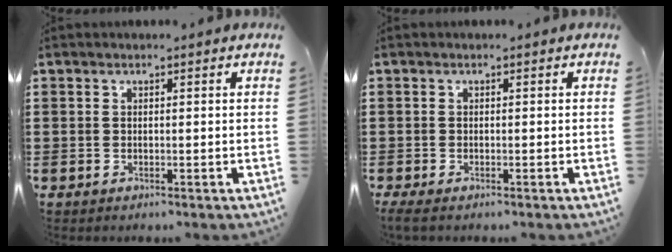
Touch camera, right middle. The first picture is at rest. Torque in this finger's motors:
{"motor_torque": [0.77, -0.31, 0.42, 0.10]}